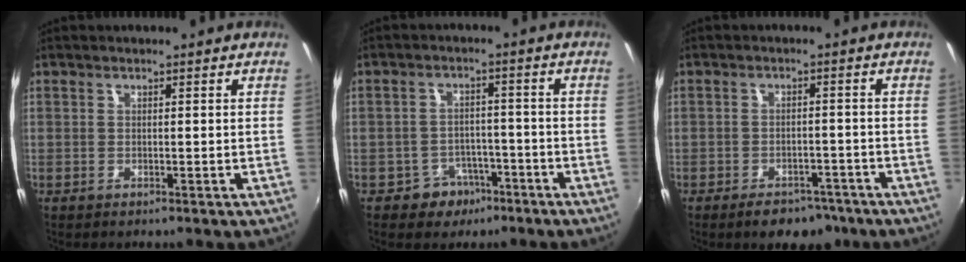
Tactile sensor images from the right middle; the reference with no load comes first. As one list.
[{"total": 5.9, "force": [-3.7, 4.5, 1.1], "torque": [-0.030, 0.016, -0.046]}, {"total": 7.2, "force": [-5.2, 4.0, 3.0], "torque": [-0.065, 0.004, -0.063]}]